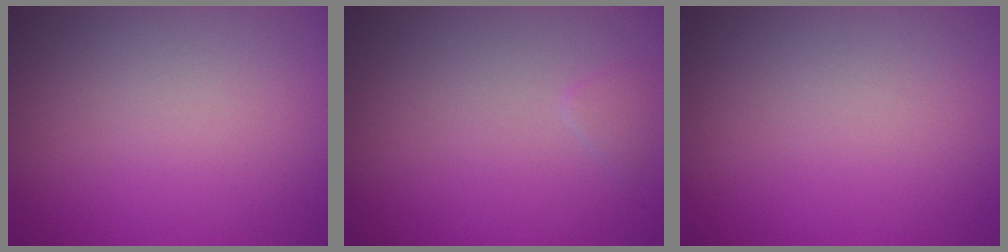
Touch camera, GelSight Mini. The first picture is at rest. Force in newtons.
{"total": 0.6, "press": 0.6, "slide": 0.0}
{"total": 0.0}